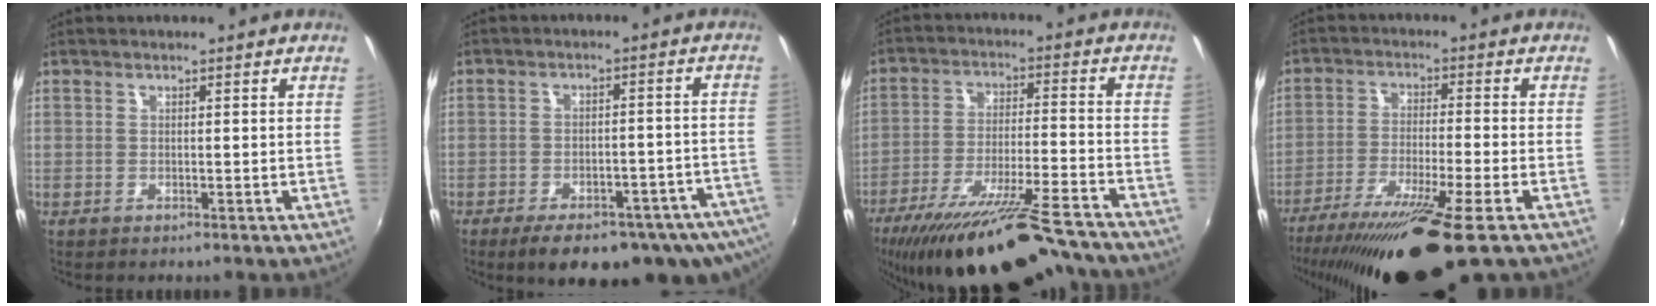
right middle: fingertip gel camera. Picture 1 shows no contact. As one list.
[{"total": 18.5, "force": [-13.5, 5.7, 11.3], "torque": [-0.173, -0.042, -0.169]}, {"total": 25.1, "force": [-21.7, 3.8, 12.0], "torque": [-0.214, -0.047, -0.321]}, {"total": 18.2, "force": [-12.8, 1.8, 12.8], "torque": [-0.244, -0.047, -0.212]}]